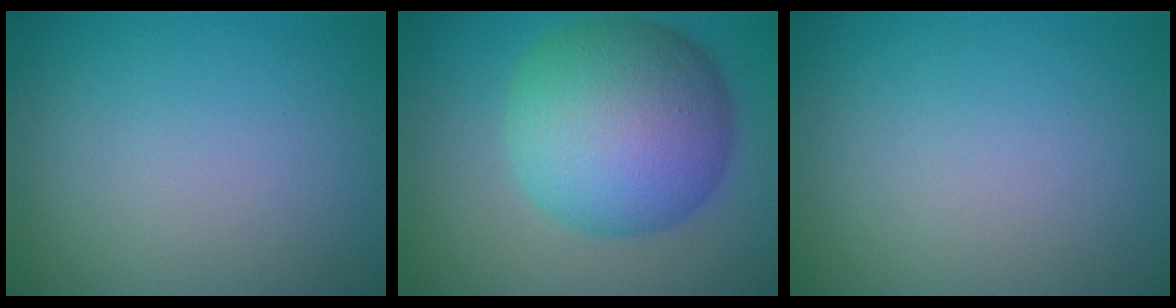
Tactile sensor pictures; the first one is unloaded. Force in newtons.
{"total": 12.1, "press": 12.1, "slide": 0.1}
{"total": 0.0}